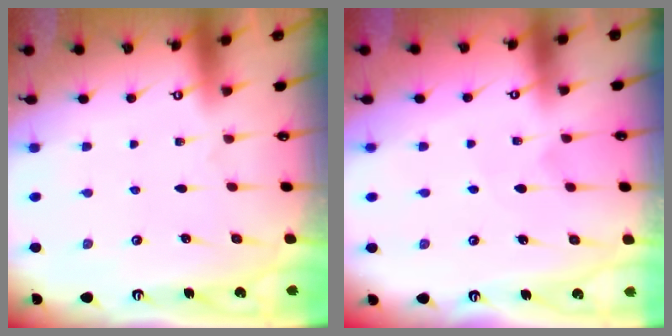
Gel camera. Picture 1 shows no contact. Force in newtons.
{"total": 3.2, "press": 3.2, "slide": 0.2}